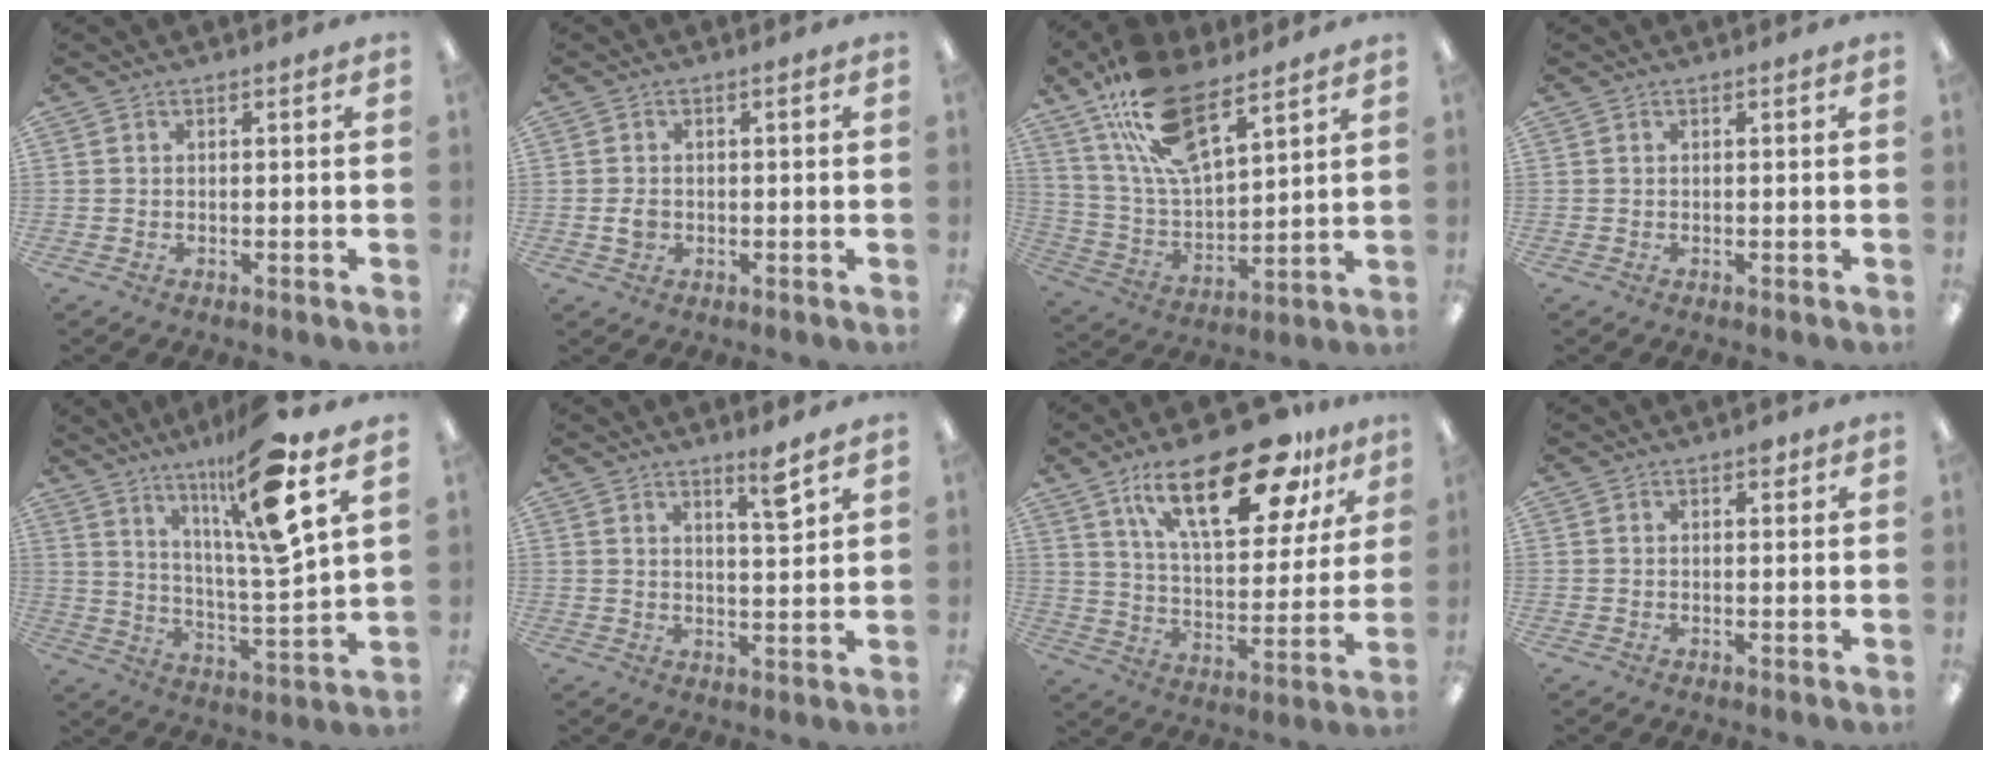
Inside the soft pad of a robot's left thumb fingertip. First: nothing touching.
{"total": 2.5, "force": [-0.5, 1.9, 1.5], "torque": [-0.028, 0.004, -0.009]}
{"total": 18.5, "force": [12.2, 7.7, 11.5], "torque": [-0.223, -0.050, 0.219]}
{"total": 0.0}
{"total": 18.1, "force": [11.8, 2.0, 13.6], "torque": [-0.240, -0.049, 0.178]}
{"total": 5.5, "force": [3.9, 0.5, 3.8], "torque": [-0.053, -0.023, 0.059]}
{"total": 25.8, "force": [15.1, 10.5, 18.1], "torque": [-0.280, -0.069, 0.246]}
{"total": 1.7, "force": [0.8, 0.9, 1.1], "torque": [-0.006, -0.003, 0.011]}